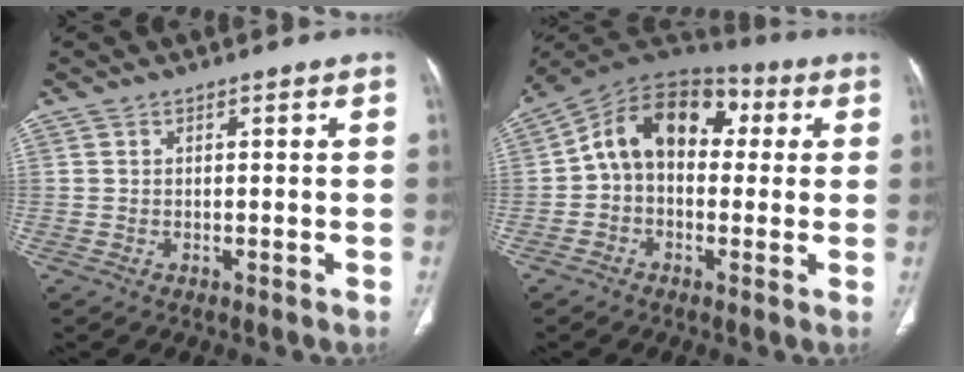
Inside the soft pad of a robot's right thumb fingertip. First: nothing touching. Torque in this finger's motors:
{"motor_torque": [-0.53, 0.97, 0.26, -0.08, 0.16]}